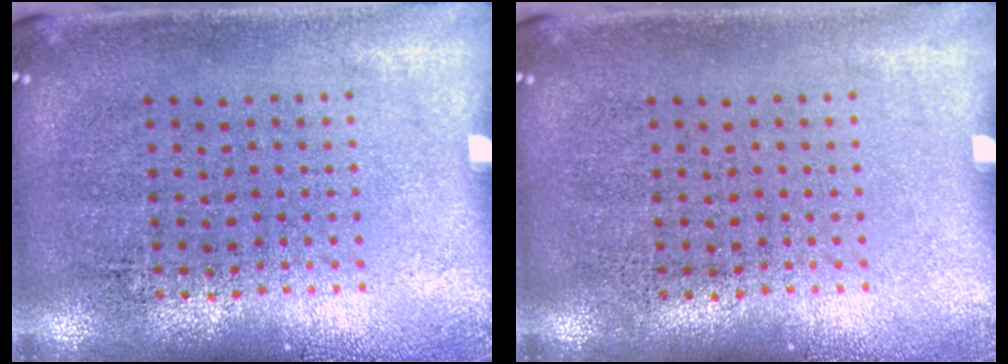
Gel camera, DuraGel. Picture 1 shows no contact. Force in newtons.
{"total": 0.0}